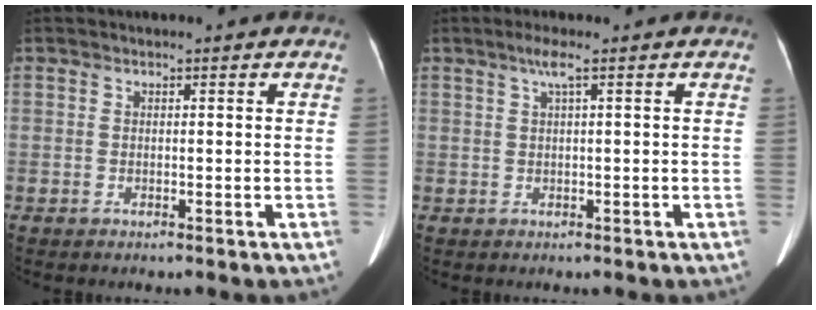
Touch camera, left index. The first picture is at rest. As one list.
[{"total": 2.0, "force": [0.9, -0.2, 1.8], "torque": [-0.043, 0.011, 0.019]}]